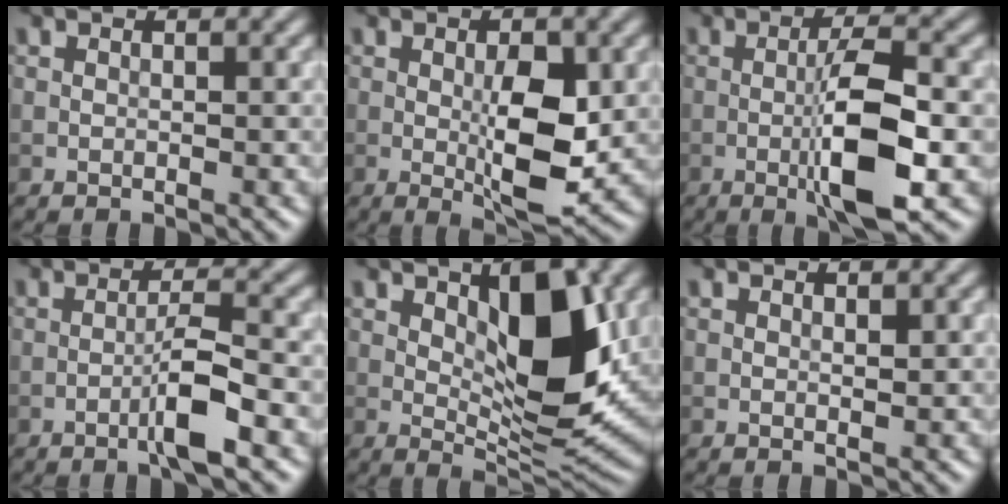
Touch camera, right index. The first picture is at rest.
{"total": 5.8, "force": [-0.3, 2.1, 5.4], "torque": [-0.089, -0.009, 0.000]}
{"total": 7.4, "force": [-1.7, 1.6, 7.0], "torque": [-0.119, 0.003, -0.032]}
{"total": 3.5, "force": [-1.6, 0.1, 3.2], "torque": [-0.055, 0.011, -0.036]}
{"total": 8.9, "force": [1.8, 3.6, 7.9], "torque": [-0.121, -0.007, 0.033]}
{"total": 0.5, "force": [0.3, 0.1, 0.4], "torque": [-0.006, -0.003, 0.005]}